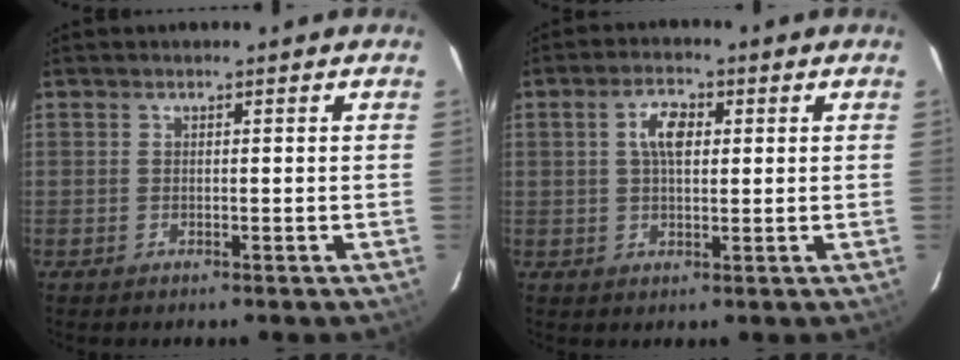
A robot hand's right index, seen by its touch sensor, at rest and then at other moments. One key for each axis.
{"total": 5.1, "fx": 1.2, "fy": 2.6, "fz": 4.2, "tx": -0.077, "ty": 0.013, "tz": 0.022}